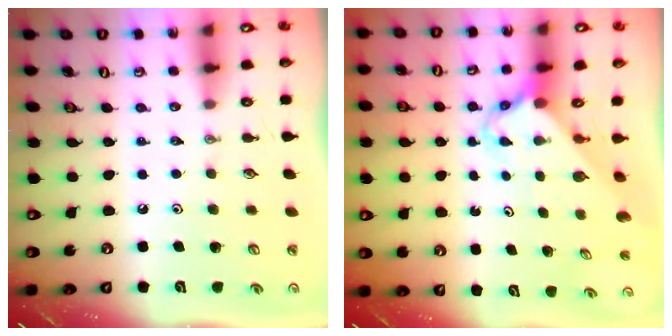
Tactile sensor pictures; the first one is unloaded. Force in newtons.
{"total": 2.7, "press": 2.7, "slide": 0.2}